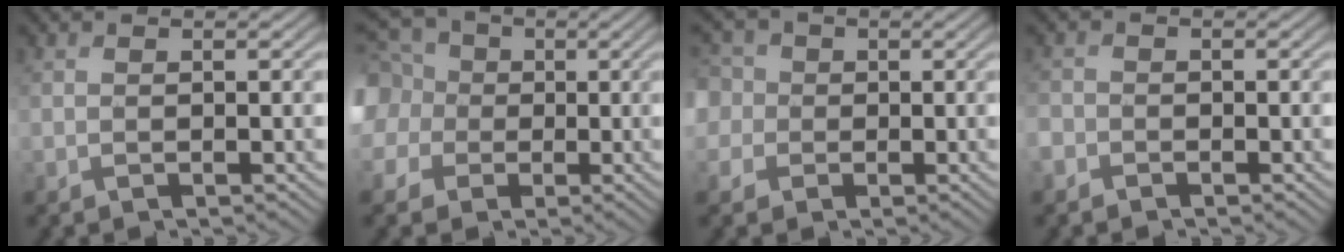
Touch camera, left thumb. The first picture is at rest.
{"total": 12.2, "force": [1.6, 10.7, 5.8], "torque": [-0.205, 0.015, 0.008]}
{"total": 7.6, "force": [1.1, 6.8, 3.3], "torque": [-0.110, 0.022, -0.010]}
{"total": 1.6, "force": [-1.2, 1.1, 0.3], "torque": [-0.009, -0.001, -0.032]}